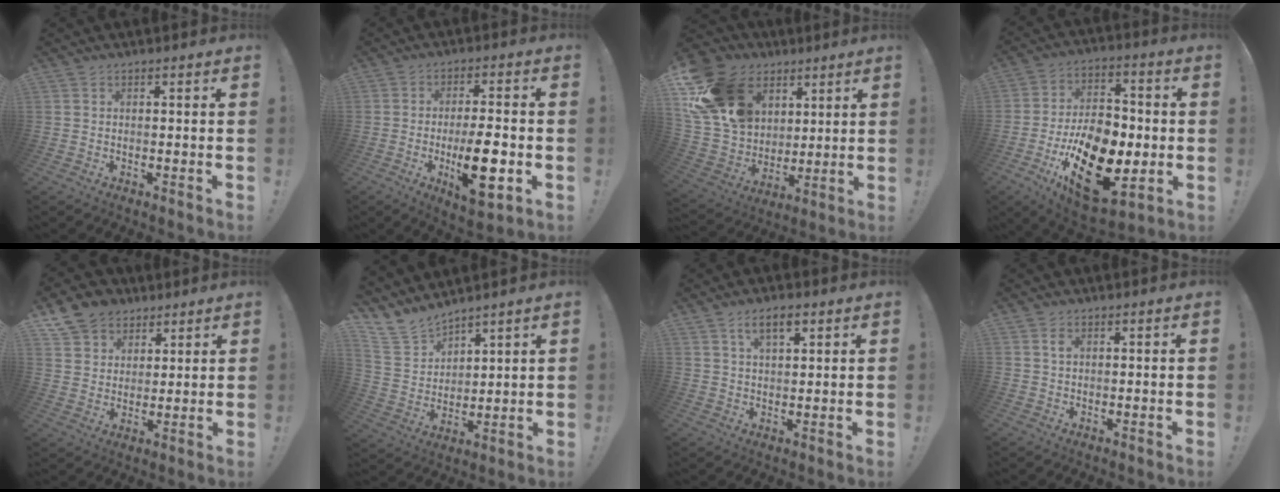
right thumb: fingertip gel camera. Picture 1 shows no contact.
{"total": 13.3, "force": [-3.7, 3.8, 12.1], "torque": [-0.190, -0.003, -0.061]}
{"total": 21.6, "force": [9.5, 16.1, 10.9], "torque": [-0.213, -0.034, 0.205]}
{"total": 24.9, "force": [-7.4, 14.8, 18.7], "torque": [-0.324, 0.044, -0.105]}
{"total": 9.8, "force": [6.2, 7.3, 2.2], "torque": [-0.036, -0.037, 0.126]}
{"total": 10.1, "force": [8.9, 4.3, 2.0], "torque": [-0.066, -0.066, 0.175]}
{"total": 5.4, "force": [2.7, 2.2, 4.1], "torque": [-0.068, -0.003, 0.045]}
{"total": 1.7, "force": [0.7, 1.0, 1.2], "torque": [-0.011, -0.002, 0.009]}